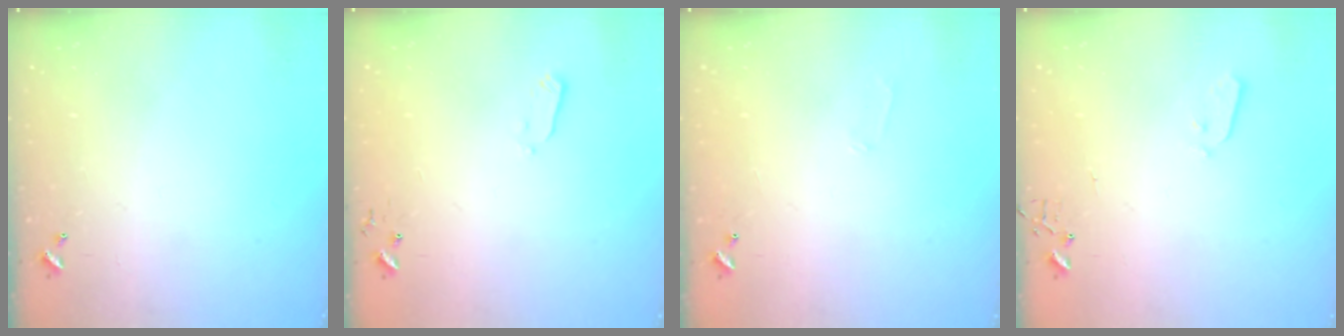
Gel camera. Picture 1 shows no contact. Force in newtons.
{"total": 2.4, "press": 2.3, "slide": 0.4}
{"total": 5.0, "press": 5.0, "slide": 0.9}
{"total": 3.0, "press": 2.9, "slide": 0.3}